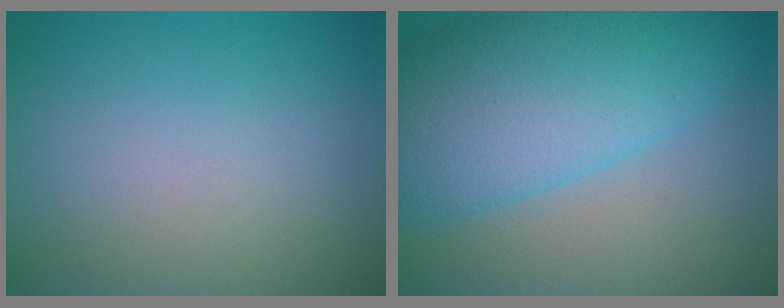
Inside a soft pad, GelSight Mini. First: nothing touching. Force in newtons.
{"total": 10.5, "press": 10.4, "slide": 0.2}